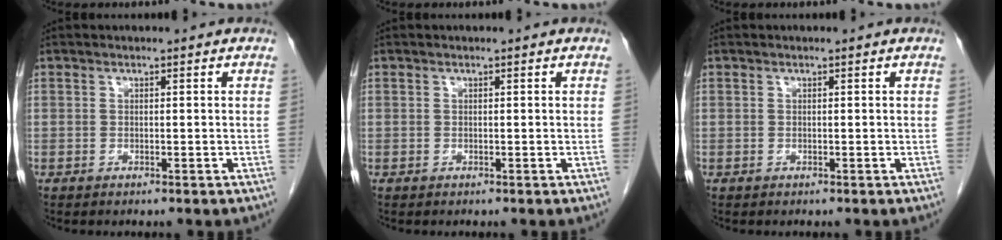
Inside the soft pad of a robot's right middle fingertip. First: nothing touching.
{"total": 0.0}
{"total": 0.0}